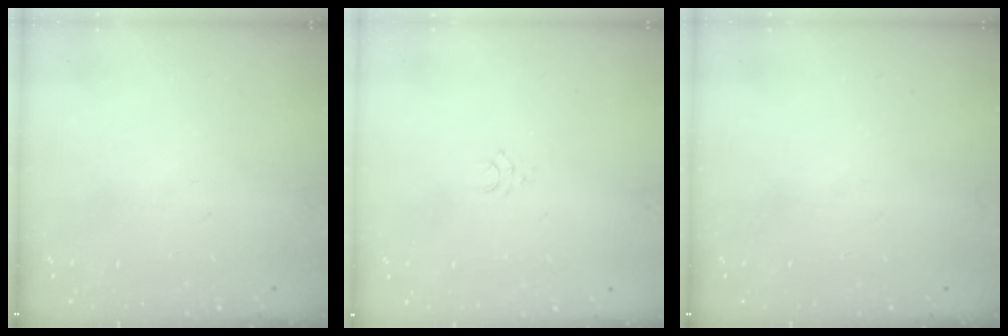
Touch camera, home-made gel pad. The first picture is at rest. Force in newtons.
{"total": 5.0, "press": 4.9, "slide": 0.3}
{"total": 0.0}